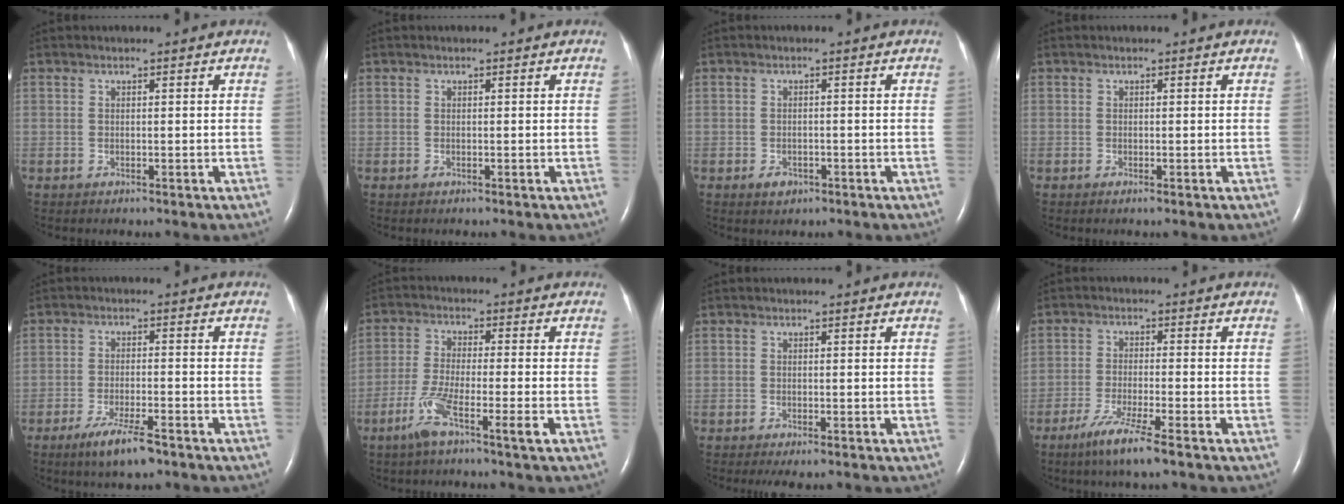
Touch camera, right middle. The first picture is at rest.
{"total": 0.0}
{"total": 2.0, "force": [-1.1, 1.3, 1.0], "torque": [-0.018, 0.002, -0.008]}
{"total": 0.6, "force": [-0.3, 0.1, 0.5], "torque": [-0.011, -0.003, -0.003]}
{"total": 6.4, "force": [-4.3, 0.9, 4.6], "torque": [-0.096, -0.013, -0.073]}
{"total": 6.4, "force": [-3.6, -0.2, 5.3], "torque": [-0.110, -0.011, -0.072]}
{"total": 2.5, "force": [-1.9, 0.6, 1.6], "torque": [-0.023, -0.008, -0.024]}
{"total": 6.7, "force": [-4.4, -0.1, 5.1], "torque": [-0.104, -0.019, -0.081]}